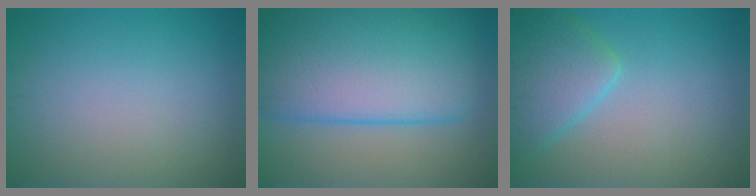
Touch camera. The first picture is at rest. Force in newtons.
{"total": 11.9, "press": 11.9, "slide": 0.4}
{"total": 4.6, "press": 4.6, "slide": 0.3}